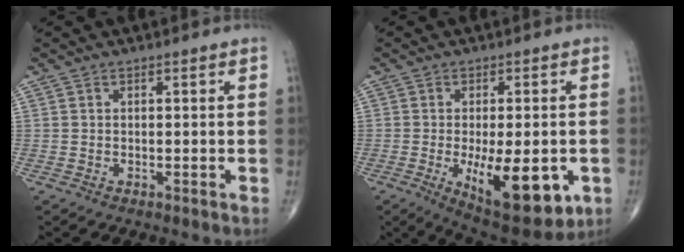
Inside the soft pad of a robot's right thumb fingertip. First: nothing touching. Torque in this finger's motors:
{"motor_torque": [1.47, 2.34, 0.21, -0.30, 0.31]}